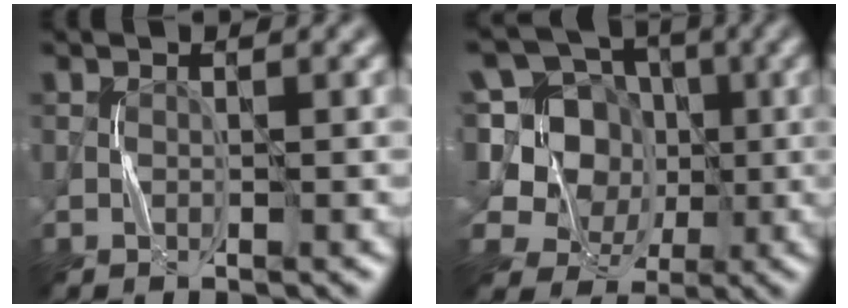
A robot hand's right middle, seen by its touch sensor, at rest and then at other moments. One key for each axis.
{"total": 8.7, "fx": 1.1, "fy": 7.7, "fz": 4.1, "tx": -0.101, "ty": 0.035, "tz": -0.008}